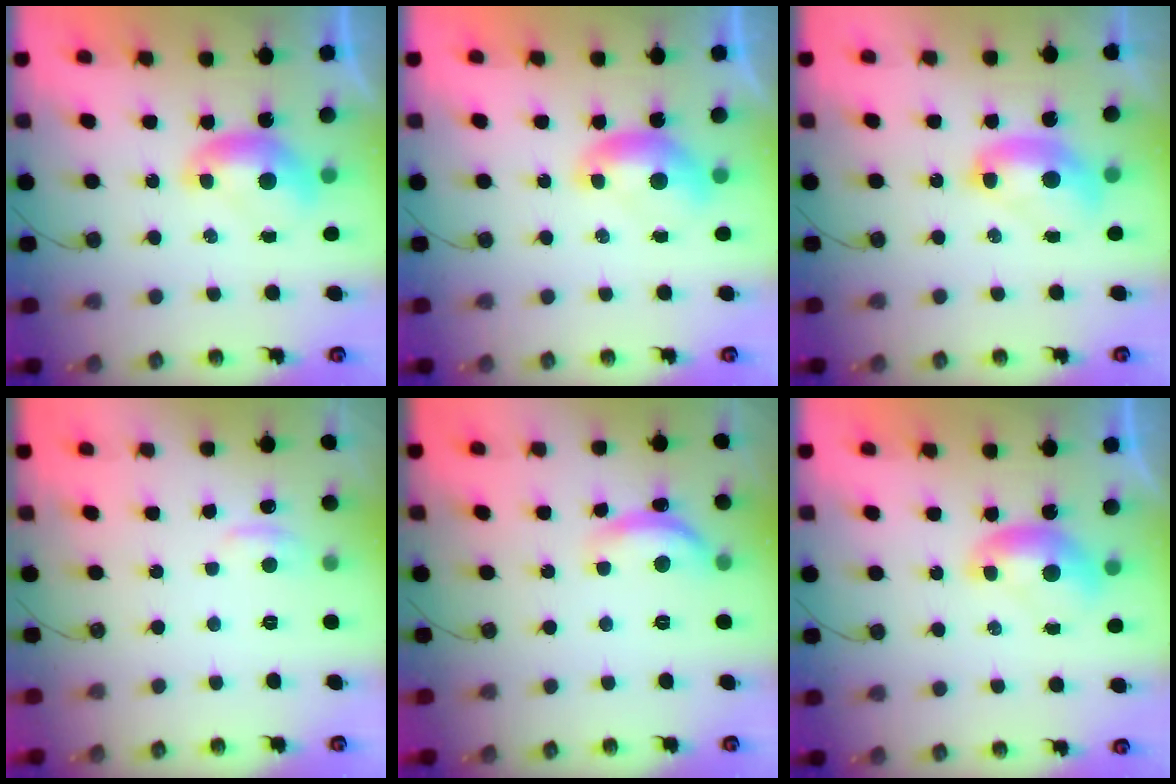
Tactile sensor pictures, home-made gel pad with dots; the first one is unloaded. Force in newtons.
{"total": 0.0}
{"total": 2.7, "press": 2.7, "slide": 0.1}
{"total": 0.9, "press": 0.0, "slide": 0.9}
{"total": 5.3, "press": 5.3, "slide": 0.6}
{"total": 0.0}